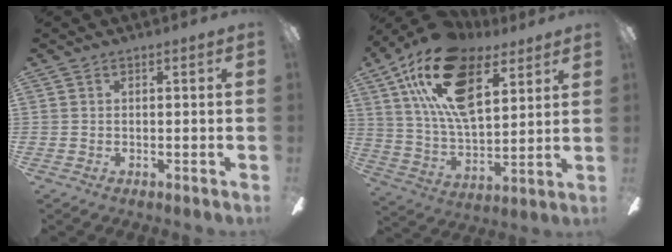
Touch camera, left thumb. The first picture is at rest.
{"total": 22.8, "force": [11.9, 11.7, 15.6], "torque": [-0.302, -0.034, 0.206]}